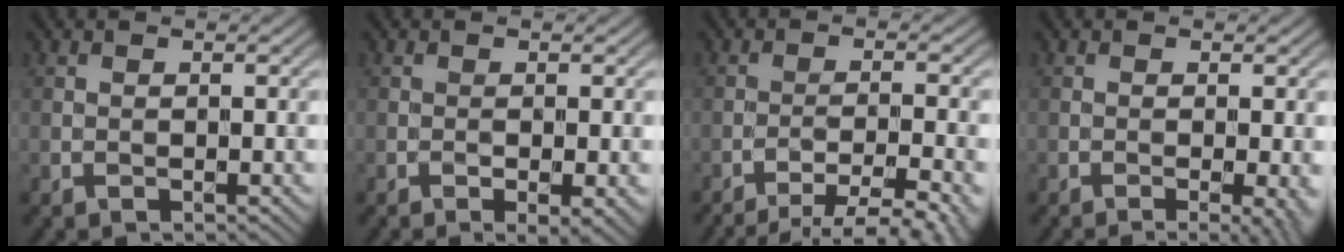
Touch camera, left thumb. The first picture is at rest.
{"total": 2.3, "force": [-0.8, 0.5, 2.1], "torque": [-0.040, -0.007, -0.011]}
{"total": 7.9, "force": [-6.2, 1.2, 4.7], "torque": [-0.070, 0.001, -0.079]}
{"total": 3.5, "force": [-1.0, 0.6, 3.3], "torque": [-0.050, -0.008, -0.013]}